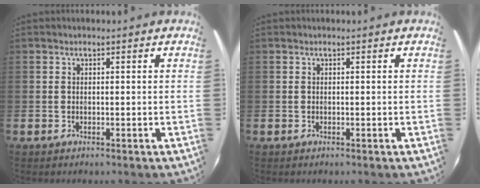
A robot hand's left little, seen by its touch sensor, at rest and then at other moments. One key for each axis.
{"total": 0.0}